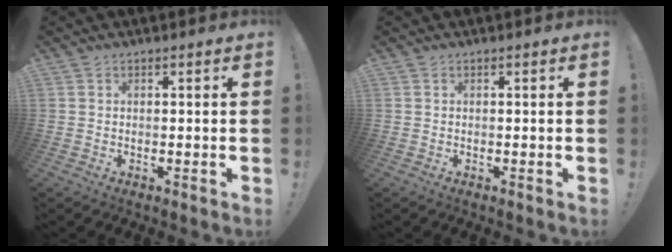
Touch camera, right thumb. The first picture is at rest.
{"total": 0.0}